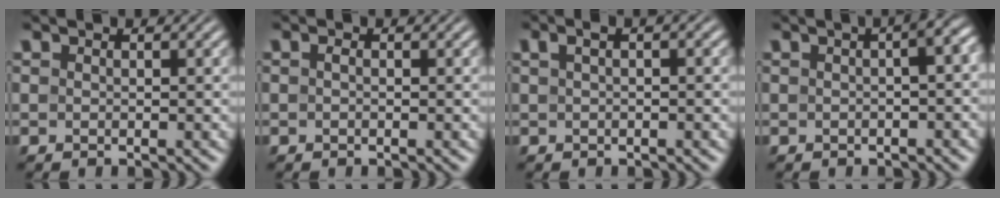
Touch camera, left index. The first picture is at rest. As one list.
[{"total": 0.6, "force": [-0.1, 0.3, 0.5], "torque": [-0.011, 0.001, -0.002]}, {"total": 2.0, "force": [0.8, 0.6, 1.8], "torque": [-0.034, 0.010, 0.009]}, {"total": 3.7, "force": [0.1, 1.1, 3.5], "torque": [-0.042, 0.013, 0.000]}]